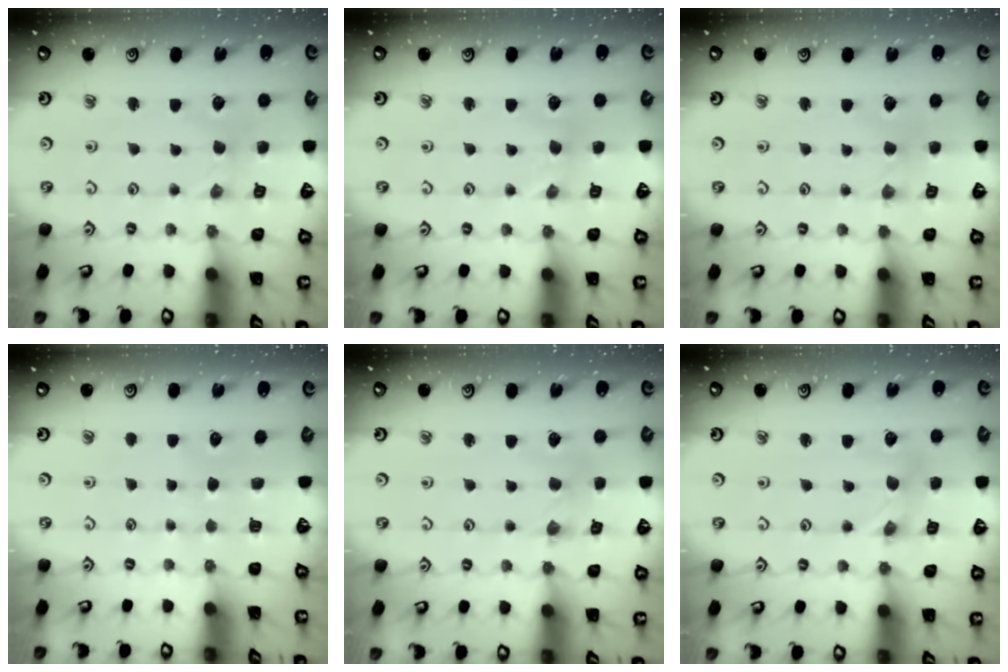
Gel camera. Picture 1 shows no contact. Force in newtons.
{"total": 1.1, "press": 1.1, "slide": 0.3}
{"total": 0.8, "press": 0.8, "slide": 0.3}
{"total": 0.0}
{"total": 0.6, "press": 0.6, "slide": 0.1}
{"total": 1.0, "press": 1.0, "slide": 0.2}